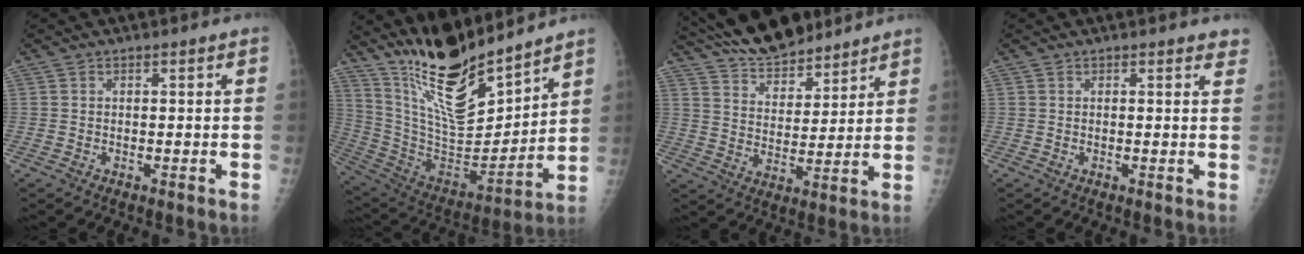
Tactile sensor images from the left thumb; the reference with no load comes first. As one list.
[{"total": 19.8, "force": [16.2, 4.8, 10.4], "torque": [-0.144, -0.111, 0.304]}, {"total": 15.0, "force": [13.2, 4.9, 5.2], "torque": [-0.053, -0.053, 0.227]}, {"total": 2.0, "force": [1.7, 0.6, 0.8], "torque": [0.004, -0.005, 0.010]}]